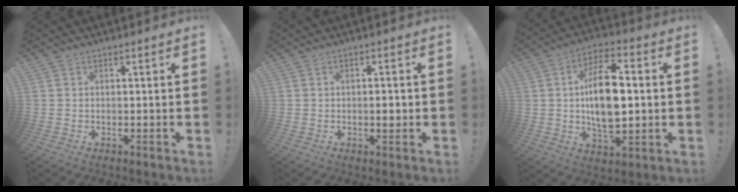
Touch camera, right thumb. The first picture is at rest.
{"total": 2.2, "force": [-0.5, 1.0, 1.9], "torque": [-0.016, -0.002, -0.012]}
{"total": 16.3, "force": [0.8, 8.5, 13.8], "torque": [-0.236, 0.005, 0.006]}